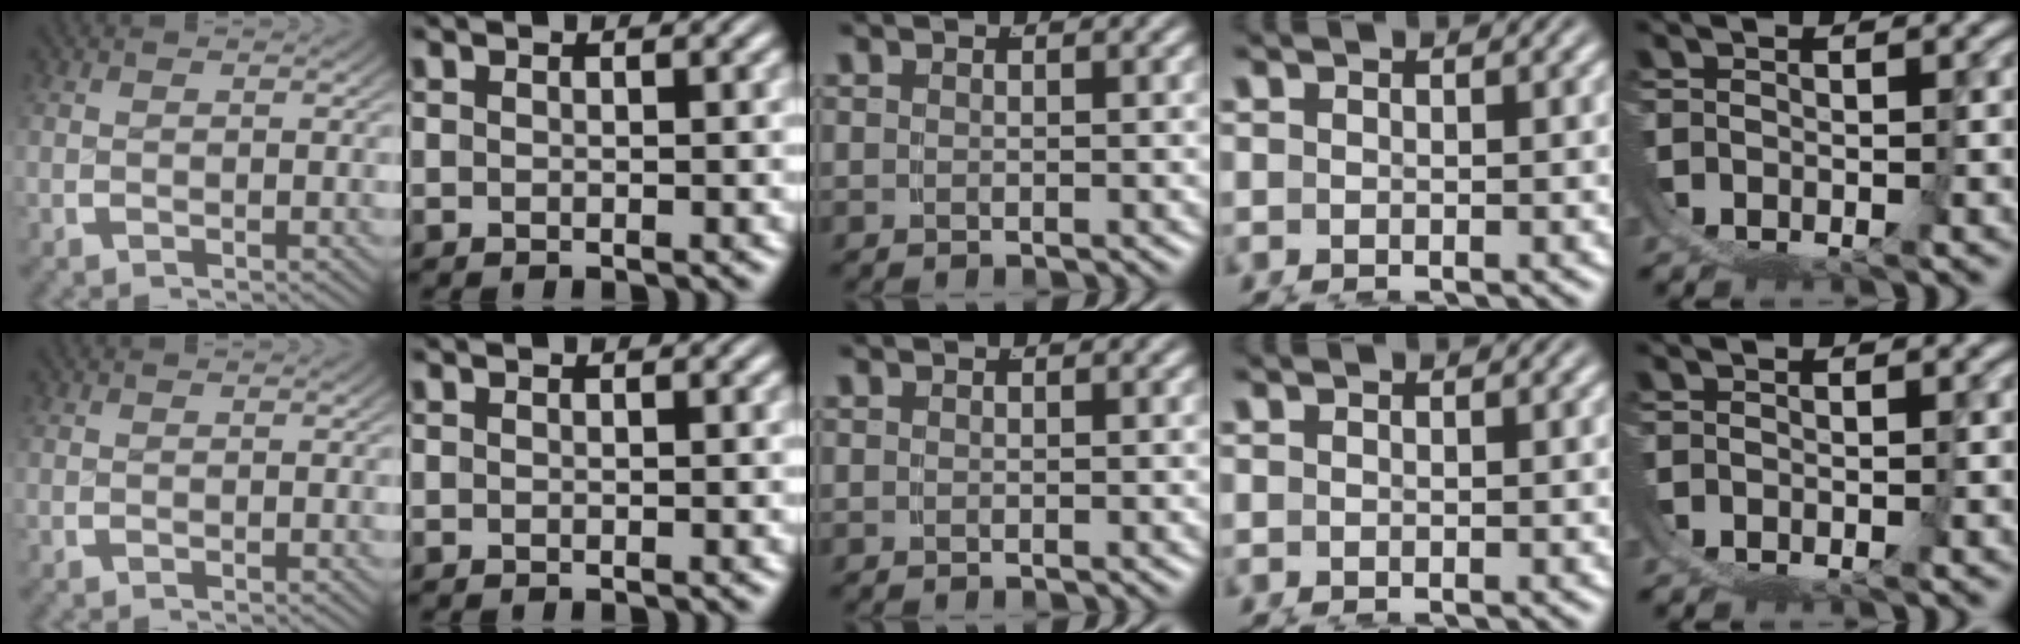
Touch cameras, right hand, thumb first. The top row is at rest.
{}